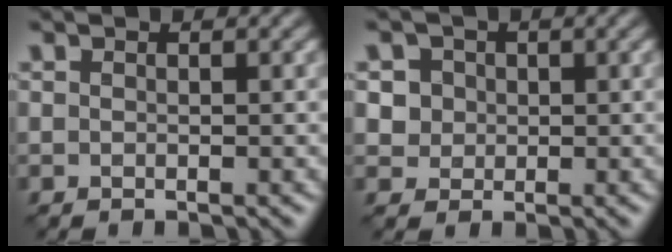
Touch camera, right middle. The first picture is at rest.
{"total": 3.6, "force": [1.3, 3.1, 1.2], "torque": [-0.016, 0.017, 0.020]}